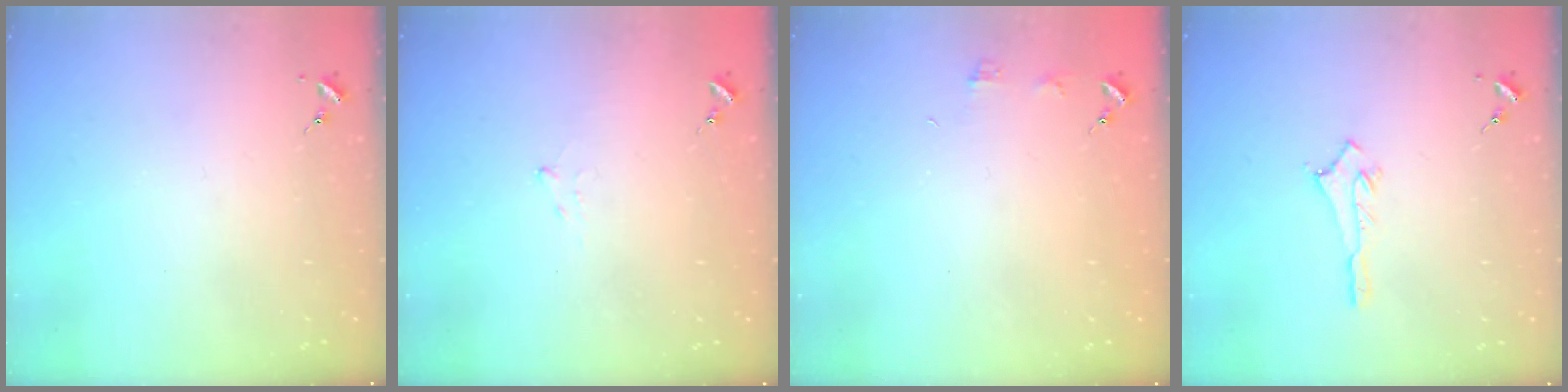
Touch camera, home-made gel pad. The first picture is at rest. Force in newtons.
{"total": 5.2, "press": 5.2, "slide": 0.6}
{"total": 4.1, "press": 4.1, "slide": 0.4}
{"total": 2.8, "press": 2.8, "slide": 0.2}